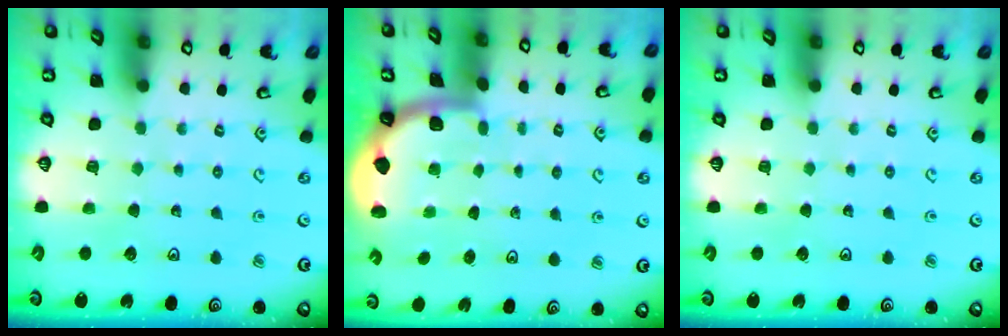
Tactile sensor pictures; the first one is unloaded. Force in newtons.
{"total": 1.4, "press": 1.4, "slide": 0.1}
{"total": 0.0}